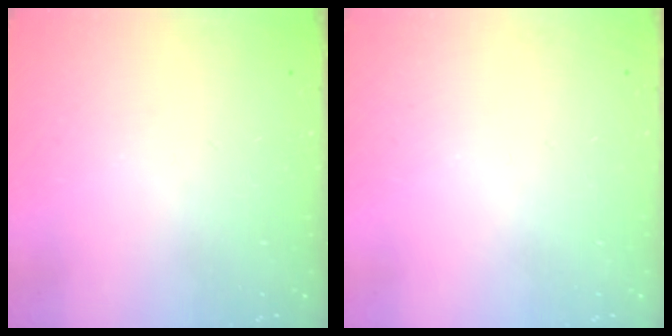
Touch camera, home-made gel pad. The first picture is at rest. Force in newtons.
{"total": 0.0}